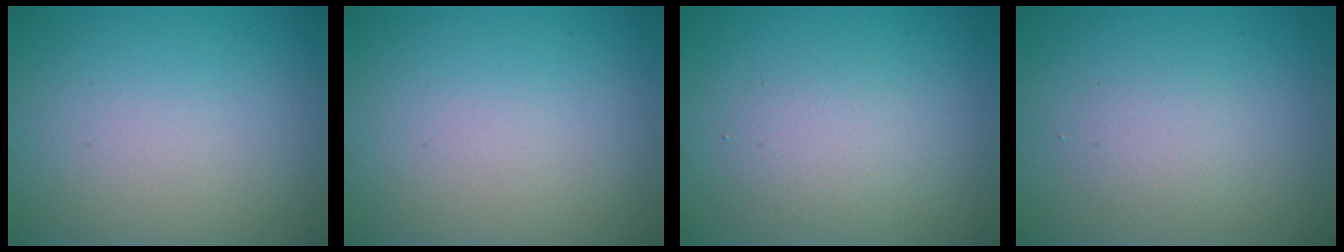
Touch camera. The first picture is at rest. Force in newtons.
{"total": 0.0}
{"total": 2.1, "press": 2.1, "slide": 0.0}
{"total": 1.3, "press": 1.3, "slide": 0.1}